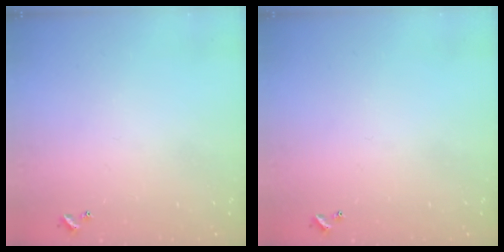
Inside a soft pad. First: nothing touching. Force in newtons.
{"total": 0.0}